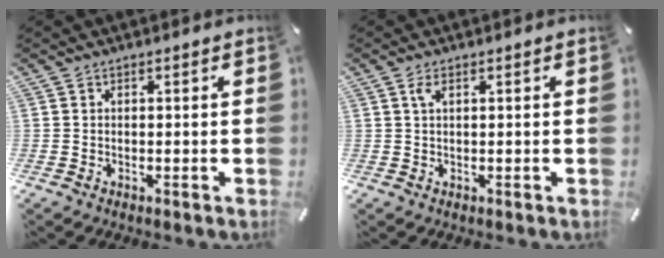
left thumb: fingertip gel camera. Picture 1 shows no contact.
{"total": 1.9, "force": [0.7, 0.6, 1.7], "torque": [-0.035, 0.004, 0.011]}